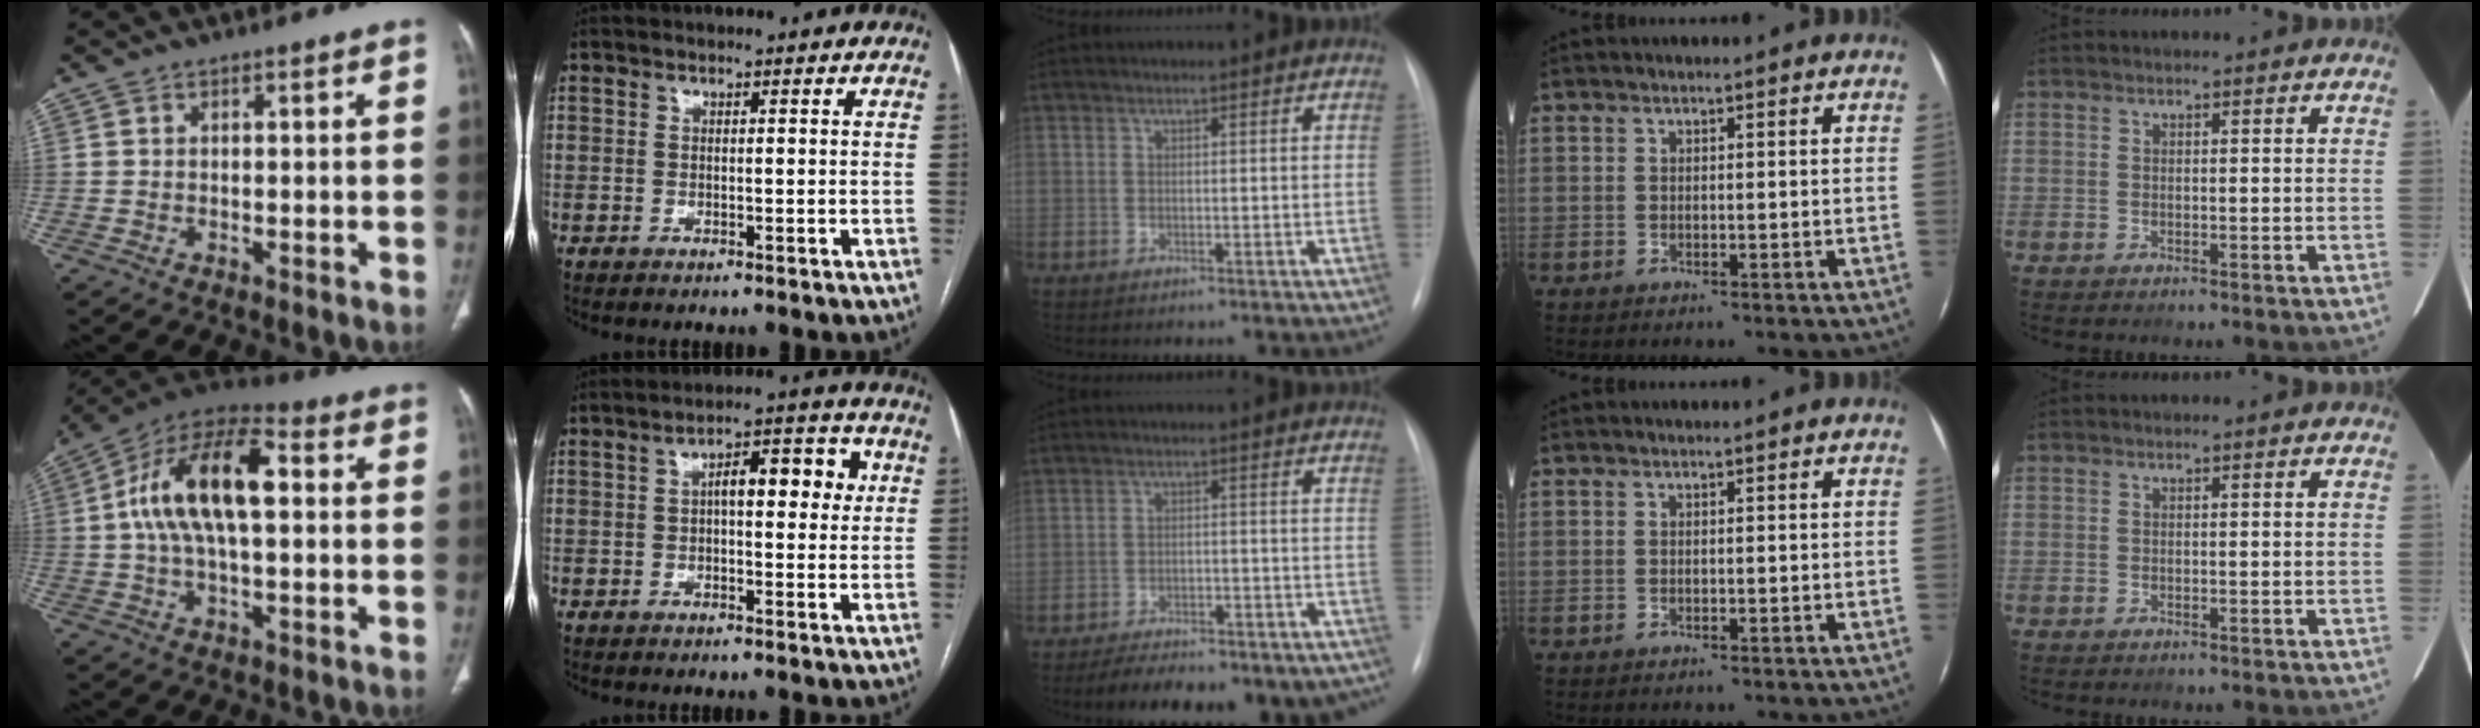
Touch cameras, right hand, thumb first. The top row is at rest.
{"thumb": {"total": 18.1, "force": [2.2, 8.7, 15.7], "torque": [-0.279, 0.037, 0.031]}, "index": {"total": 8.0, "force": [1.4, 3.0, 7.3], "torque": [-0.101, 0.029, 0.017]}, "middle": {"total": 17.2, "force": [-14.3, 6.1, 7.3], "torque": [-0.088, 0.016, -0.181]}}